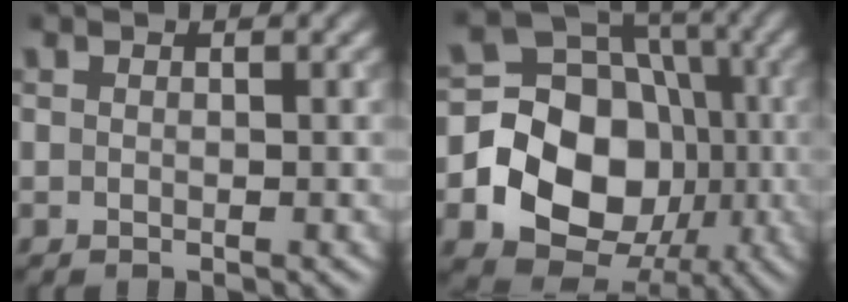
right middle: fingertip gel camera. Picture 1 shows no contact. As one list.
[{"total": 14.7, "force": [-3.1, 12.3, 7.4], "torque": [-0.121, -0.012, -0.083]}]